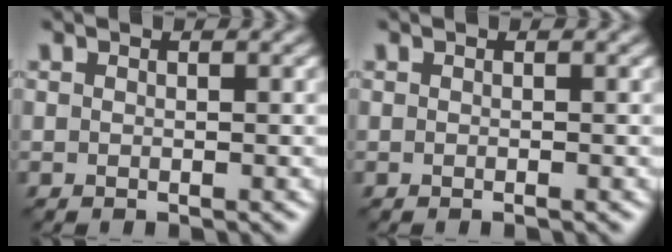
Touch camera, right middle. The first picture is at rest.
{"total": 0.0}